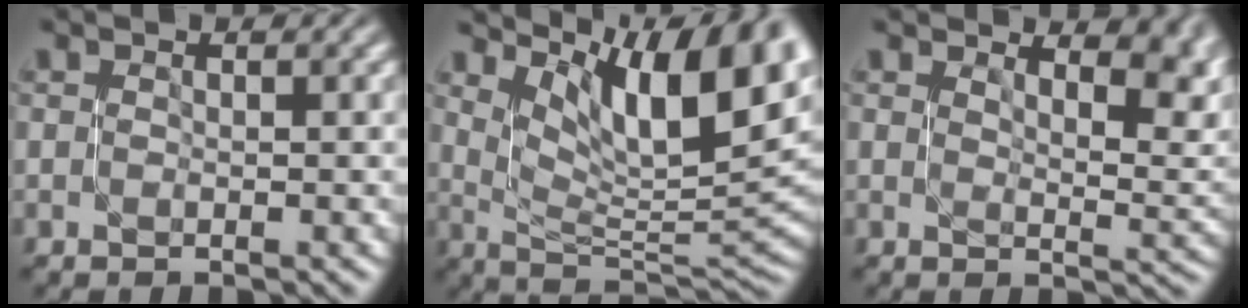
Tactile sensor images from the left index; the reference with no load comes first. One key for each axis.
{"total": 11.6, "fx": 6.6, "fy": 3.8, "fz": 8.8, "tx": -0.135, "ty": 0.008, "tz": 0.119}
{"total": 7.9, "fx": 5.2, "fy": 3.1, "fz": 5.2, "tx": -0.054, "ty": 0.008, "tz": 0.075}